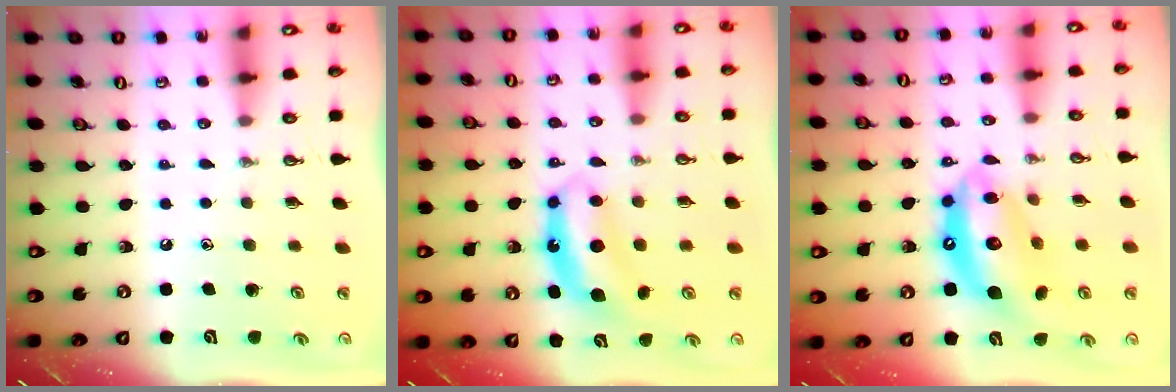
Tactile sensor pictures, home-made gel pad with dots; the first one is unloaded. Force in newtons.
{"total": 6.8, "press": 6.8, "slide": 0.2}
{"total": 15.9, "press": 15.8, "slide": 1.6}